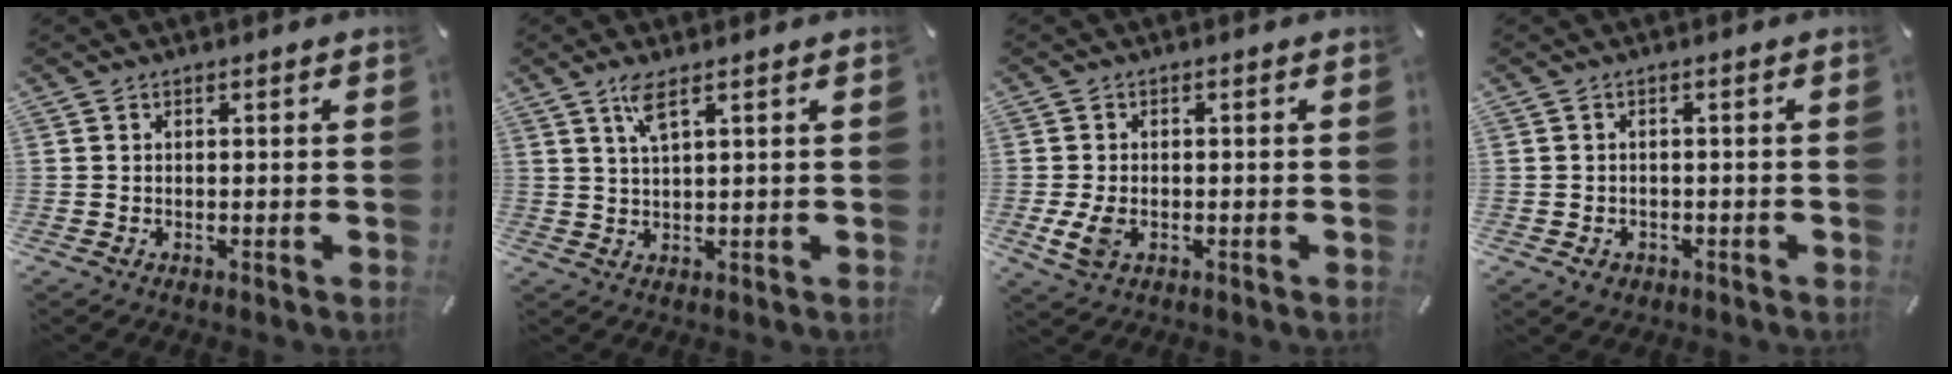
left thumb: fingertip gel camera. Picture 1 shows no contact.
{"total": 4.4, "force": [2.6, 0.7, 3.5], "torque": [-0.078, 0.002, 0.045]}
{"total": 4.3, "force": [-1.0, 2.8, 3.1], "torque": [-0.078, -0.005, -0.022]}
{"total": 2.0, "force": [-0.8, 1.7, 0.7], "torque": [-0.011, 0.005, -0.018]}